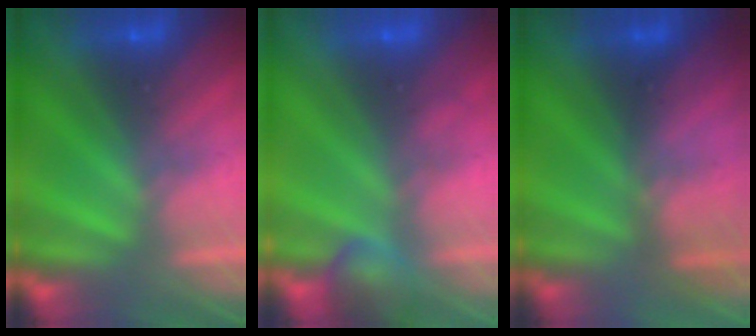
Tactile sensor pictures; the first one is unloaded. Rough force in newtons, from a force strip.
{"total": 2.5}
{"total": 2.8}